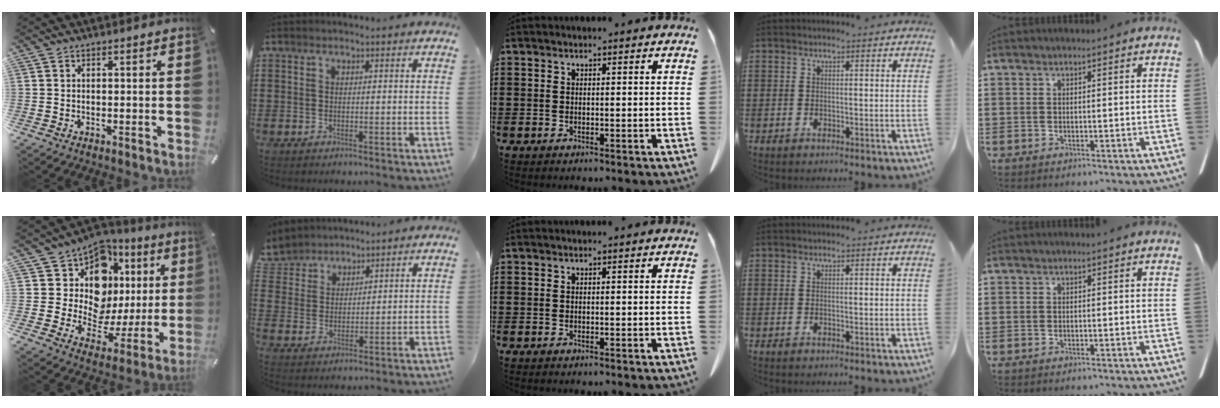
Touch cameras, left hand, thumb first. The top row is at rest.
{"thumb": {"total": 14.1, "force": [6.5, 11.0, 6.0], "torque": [-0.098, -0.064, 0.127]}, "index": {"total": 4.2, "force": [3.8, 1.9, -0.6], "torque": [-0.011, -0.016, 0.070]}}